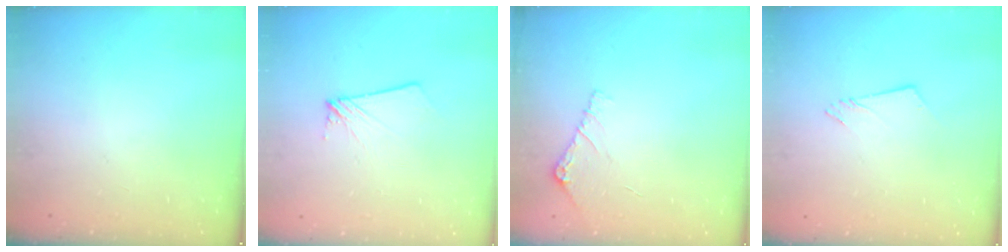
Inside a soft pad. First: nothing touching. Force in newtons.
{"total": 2.4, "press": 2.3, "slide": 0.3}
{"total": 4.0, "press": 4.0, "slide": 0.6}
{"total": 2.9, "press": 2.9, "slide": 0.3}